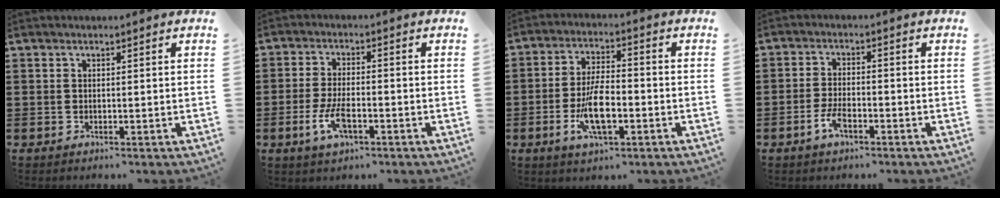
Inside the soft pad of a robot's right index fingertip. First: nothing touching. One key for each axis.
{"total": 5.7, "fx": -2.1, "fy": 2.4, "fz": 4.7, "tx": -0.104, "ty": -0.002, "tz": -0.043}
{"total": 8.8, "fx": -2.8, "fy": 3.3, "fz": 7.7, "tx": -0.157, "ty": -0.007, "tz": -0.051}
{"total": 3.9, "fx": -2.1, "fy": 1.6, "fz": 2.9, "tx": -0.070, "ty": -0.002, "tz": -0.044}